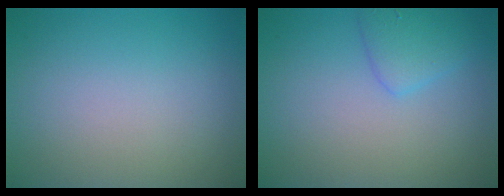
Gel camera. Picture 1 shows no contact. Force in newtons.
{"total": 2.2, "press": 2.2, "slide": 0.1}